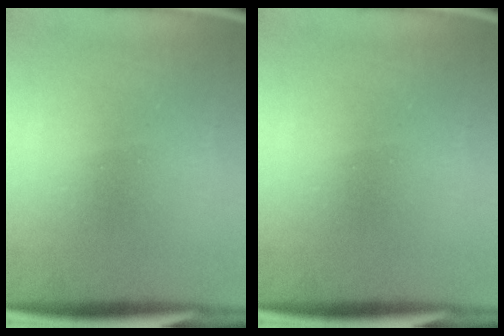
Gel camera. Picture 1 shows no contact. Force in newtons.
{"total": 0.0}